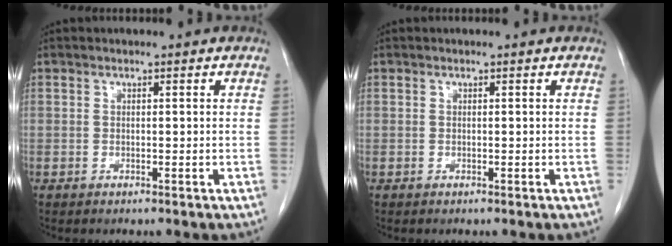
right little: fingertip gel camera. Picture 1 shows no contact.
{"total": 0.0}